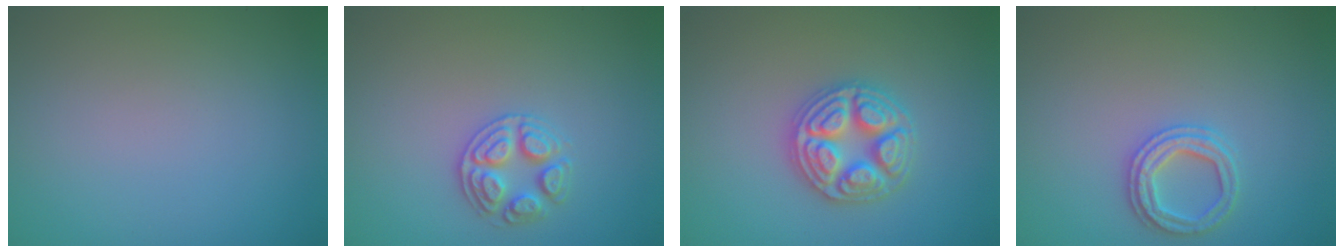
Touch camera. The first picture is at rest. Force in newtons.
{"total": 2.6, "press": 2.6, "slide": 0.4}
{"total": 4.7, "press": 4.7, "slide": 0.5}
{"total": 2.4, "press": 2.4, "slide": 0.1}